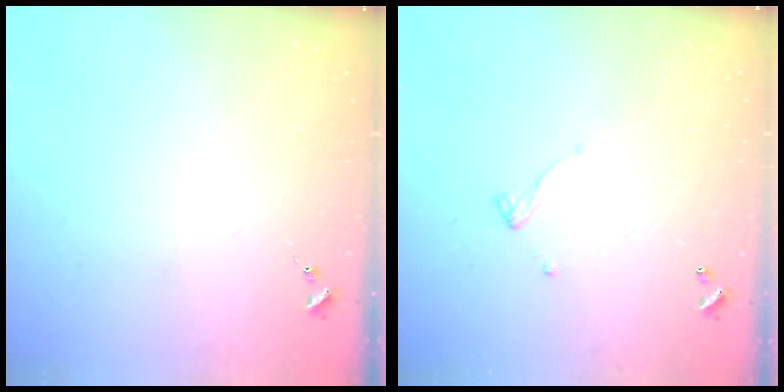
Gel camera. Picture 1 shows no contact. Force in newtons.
{"total": 4.9, "press": 4.9, "slide": 0.2}